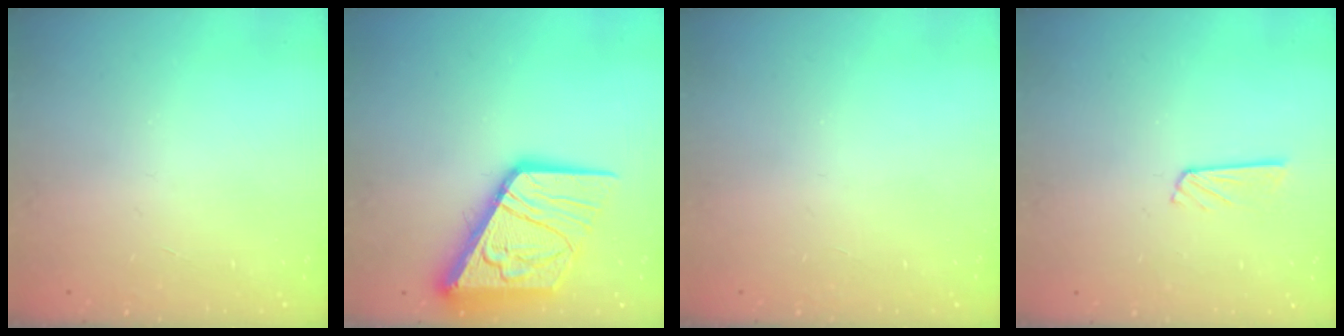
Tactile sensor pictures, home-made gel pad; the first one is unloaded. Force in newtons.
{"total": 17.9, "press": 17.8, "slide": 1.8}
{"total": 0.0}
{"total": 5.9, "press": 5.9, "slide": 0.4}